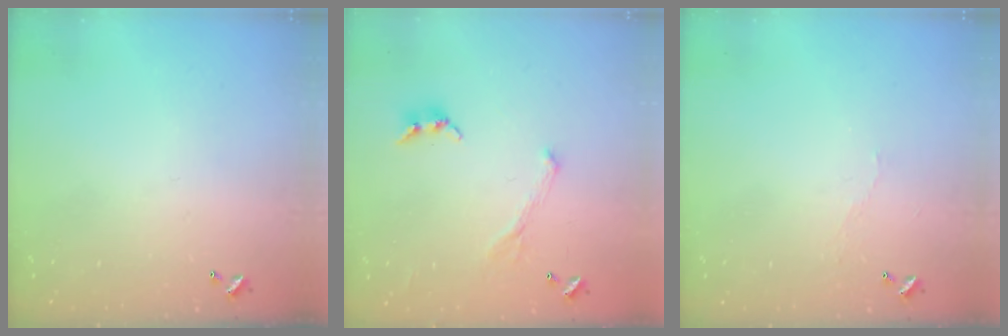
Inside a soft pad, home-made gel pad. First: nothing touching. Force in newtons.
{"total": 2.7, "press": 2.6, "slide": 0.7}
{"total": 2.8, "press": 2.8, "slide": 0.5}